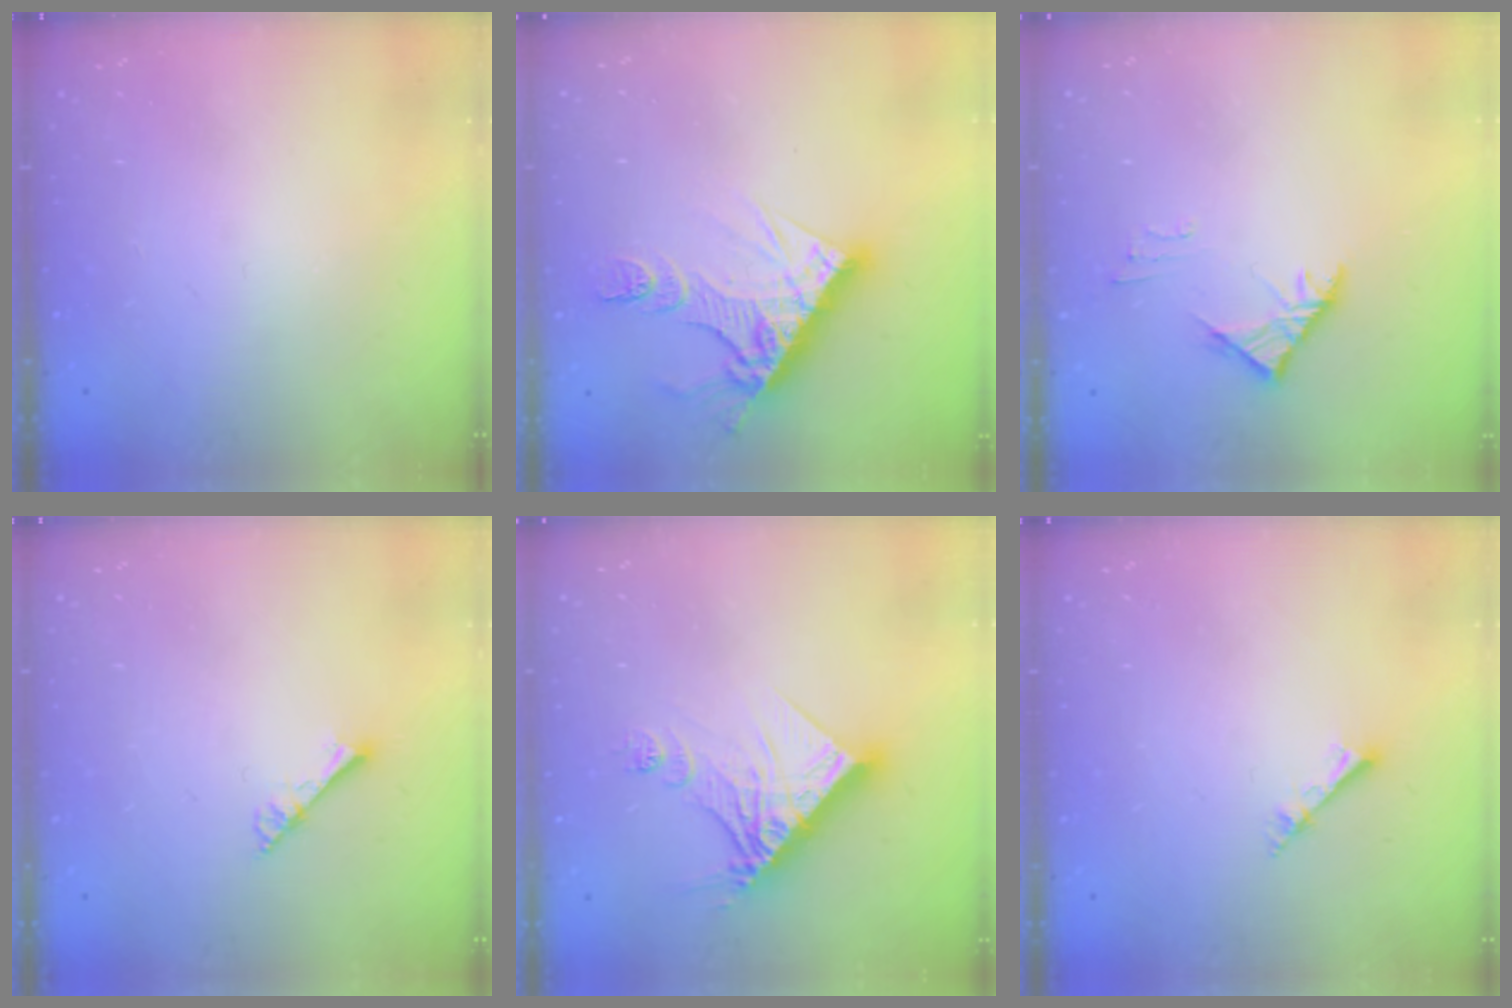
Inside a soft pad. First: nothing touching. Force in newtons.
{"total": 13.5, "press": 13.4, "slide": 1.2}
{"total": 3.3, "press": 3.2, "slide": 0.8}
{"total": 2.9, "press": 2.9, "slide": 0.3}
{"total": 14.3, "press": 14.2, "slide": 1.4}
{"total": 2.6, "press": 2.6, "slide": 0.3}